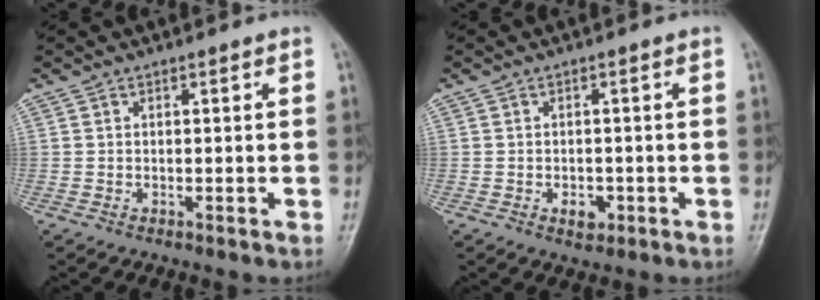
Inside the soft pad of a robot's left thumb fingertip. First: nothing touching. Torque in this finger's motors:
{"motor_torque": [0.29, 0.44, 0.23, 0.04, -0.02]}